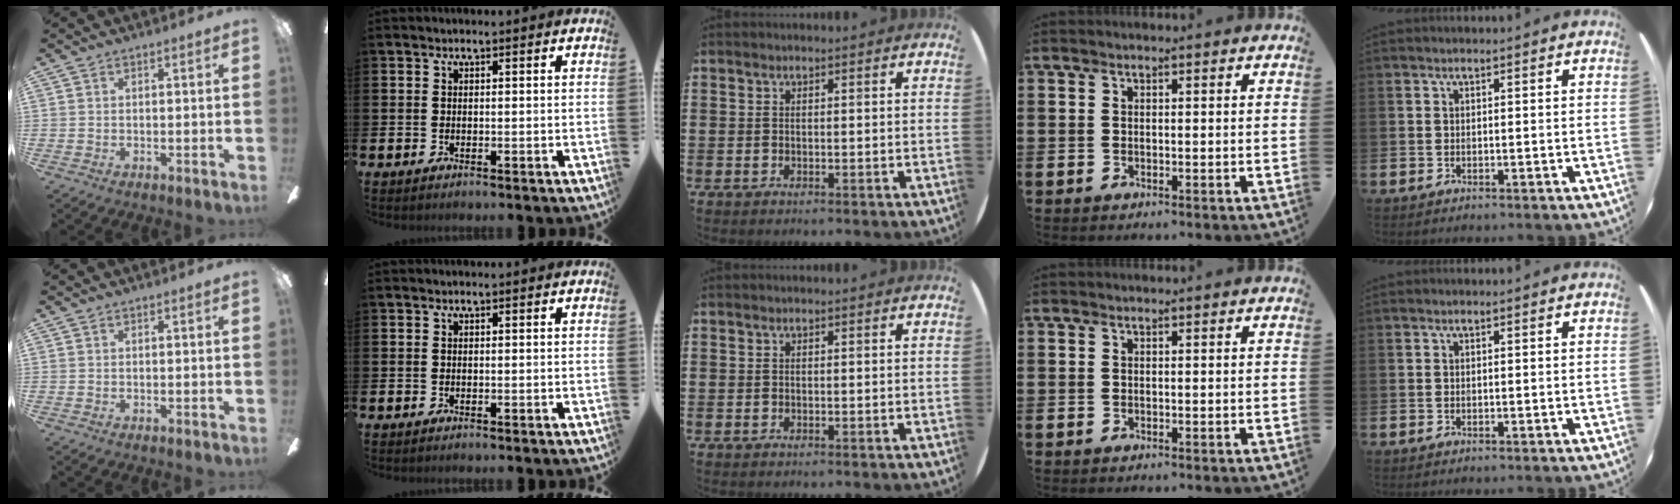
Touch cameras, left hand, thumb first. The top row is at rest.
{}